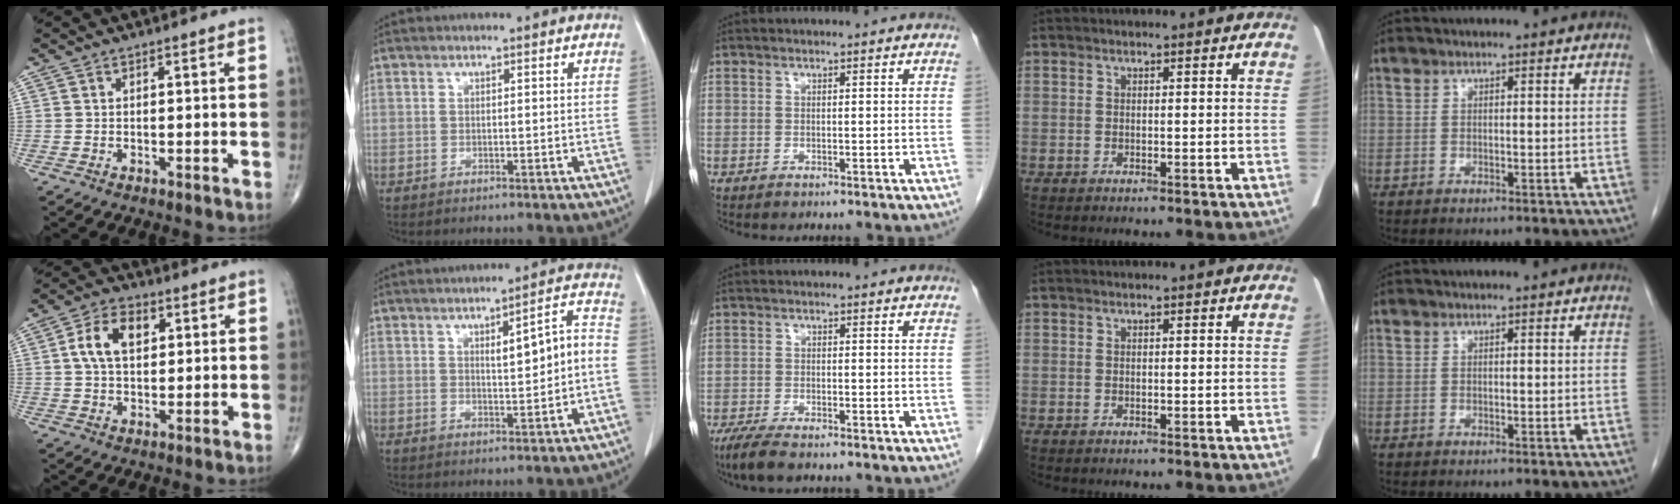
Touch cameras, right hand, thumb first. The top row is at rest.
{"thumb": {"total": 8.5, "force": [2.2, 5.3, 6.3], "torque": [-0.104, 0.007, 0.037]}, "index": {"total": 6.9, "force": [0.0, 1.1, 6.8], "torque": [-0.099, 0.021, 0.004]}, "middle": {"total": 4.4, "force": [-3.3, 0.9, 2.7], "torque": [-0.059, -0.013, -0.056]}}